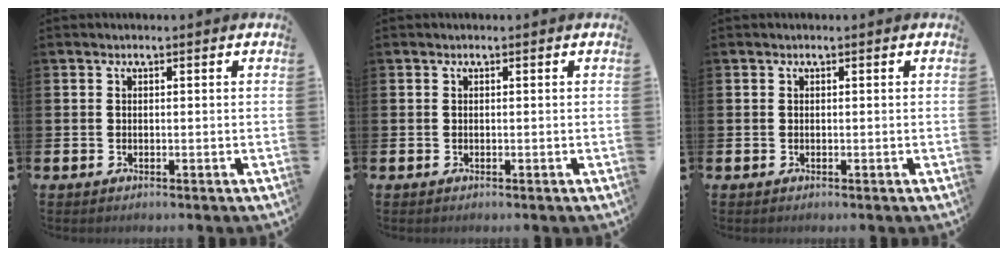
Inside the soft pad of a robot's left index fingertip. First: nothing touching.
{"total": 0.0}
{"total": 0.0}